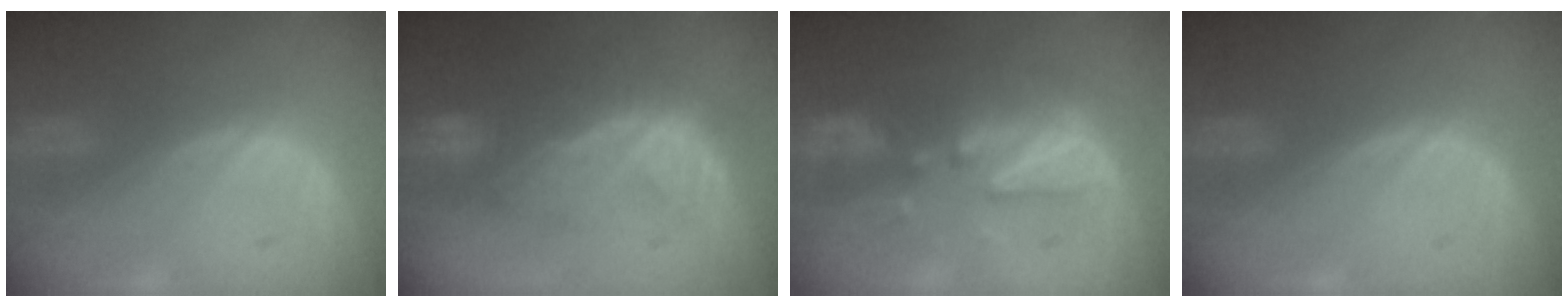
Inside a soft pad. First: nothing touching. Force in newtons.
{"total": 8.1, "press": 8.0, "slide": 1.3}
{"total": 8.6, "press": 8.1, "slide": 2.7}
{"total": 0.0}